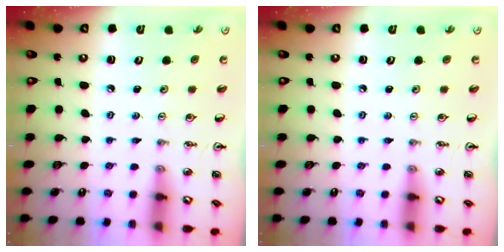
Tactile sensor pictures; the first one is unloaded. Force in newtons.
{"total": 0.0}